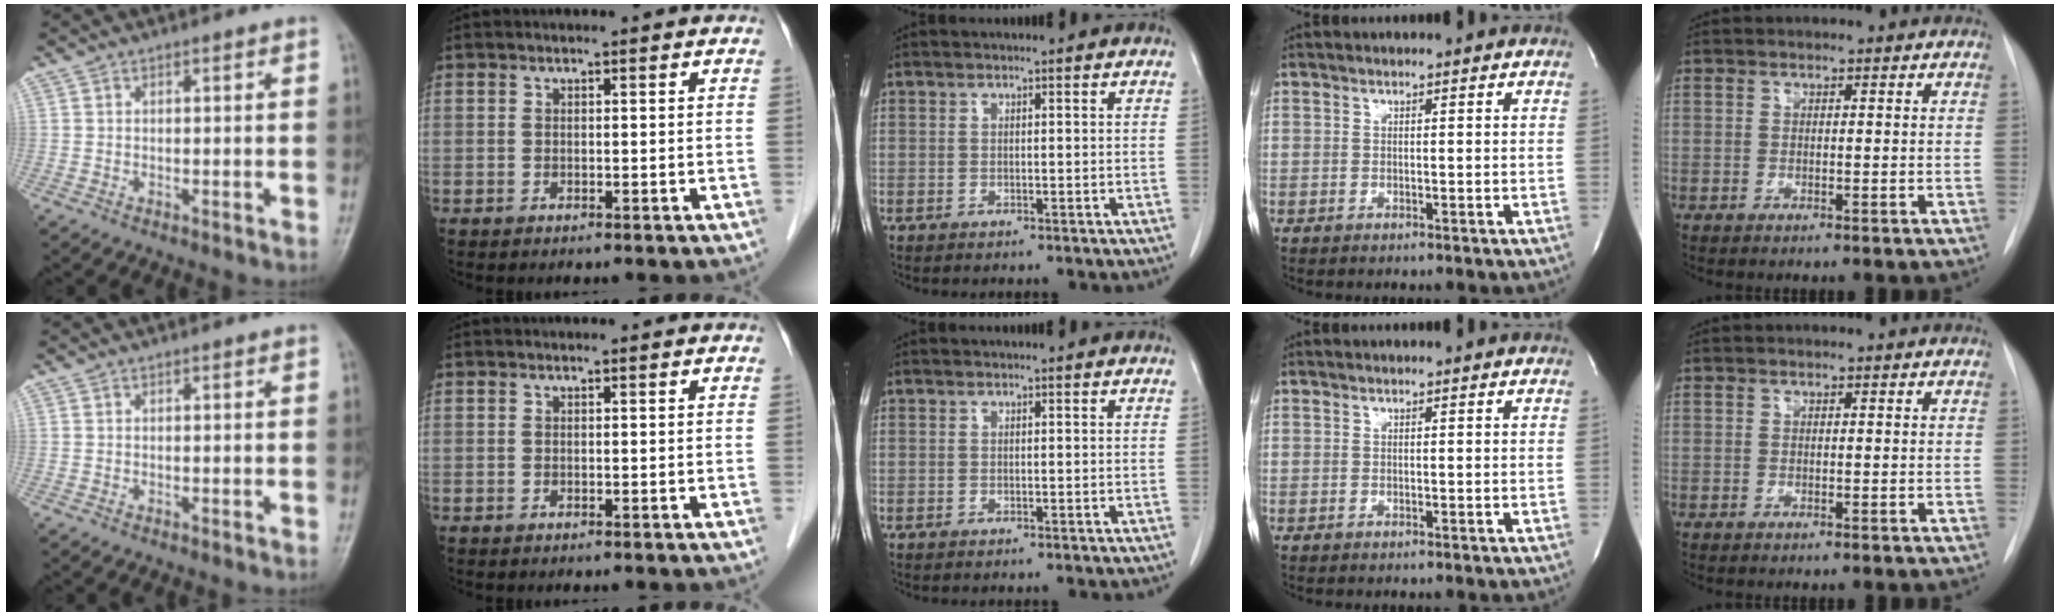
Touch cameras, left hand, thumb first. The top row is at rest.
{}